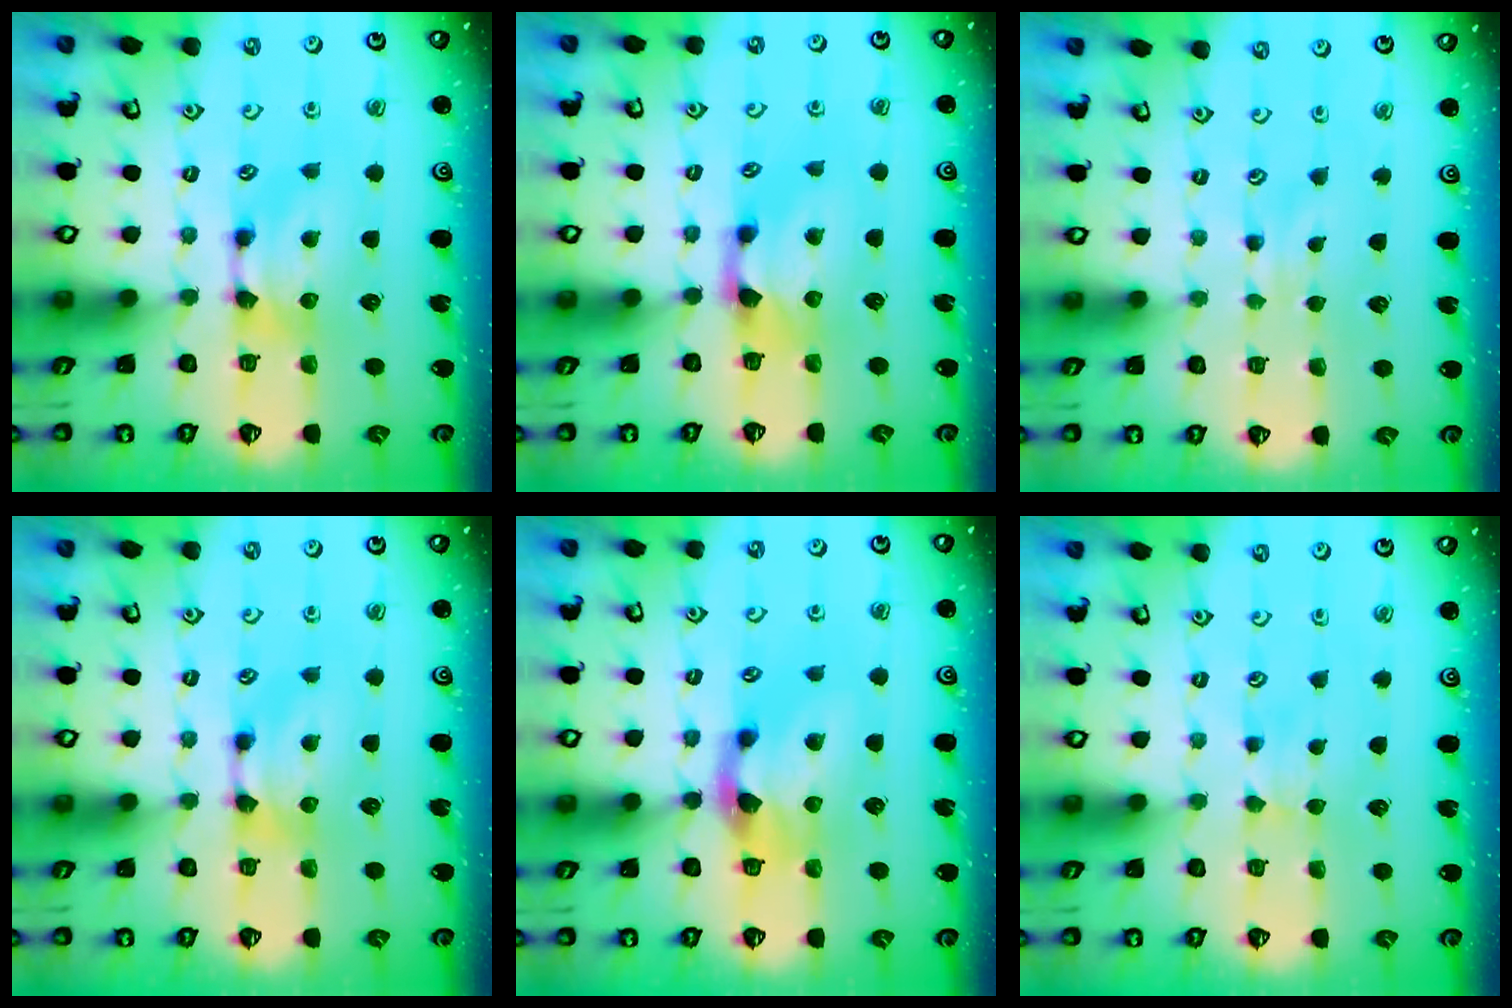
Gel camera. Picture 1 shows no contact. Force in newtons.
{"total": 1.3, "press": 0.4, "slide": 1.3}
{"total": 2.4, "press": 2.4, "slide": 0.2}
{"total": 0.0}
{"total": 2.6, "press": 2.0, "slide": 1.7}
{"total": 1.6, "press": 1.5, "slide": 0.5}